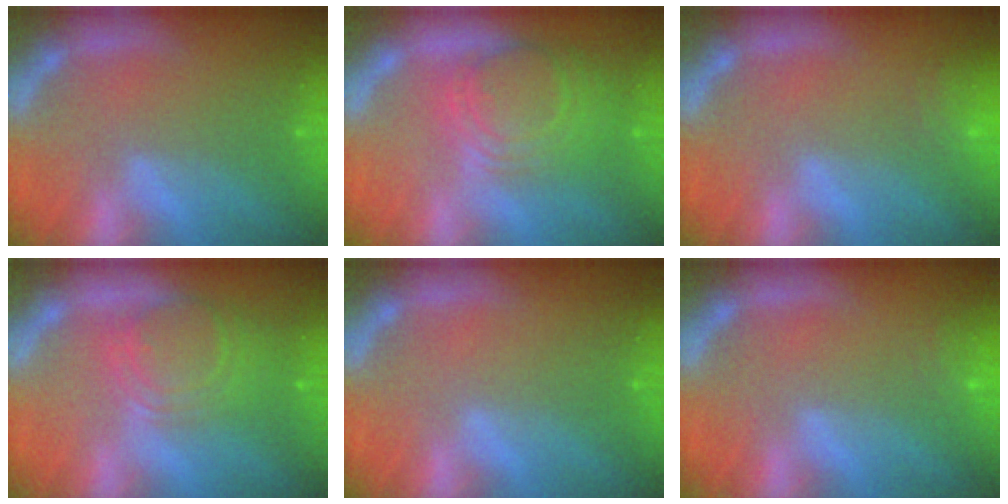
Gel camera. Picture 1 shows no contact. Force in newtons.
{"total": 9.5}
{"total": 3.0}
{"total": 7.1}
{"total": 0.0}
{"total": 1.9}